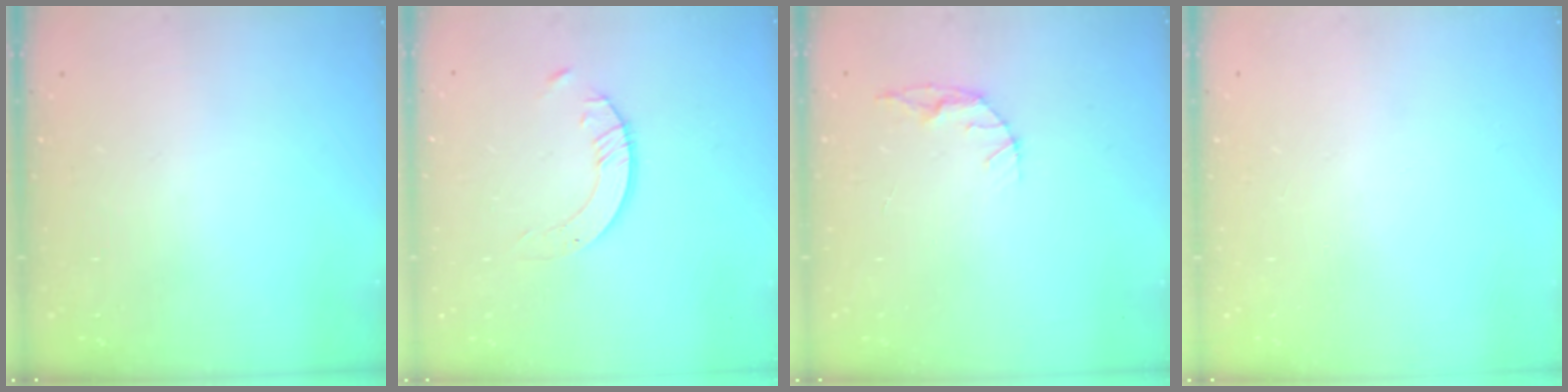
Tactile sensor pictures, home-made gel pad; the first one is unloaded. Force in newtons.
{"total": 2.3, "press": 2.3, "slide": 0.2}
{"total": 3.5, "press": 3.5, "slide": 0.4}
{"total": 0.0}